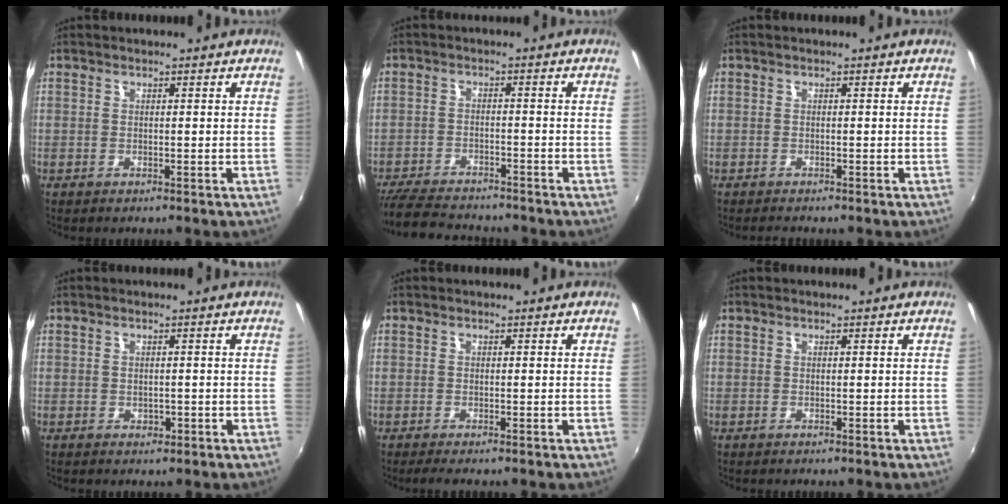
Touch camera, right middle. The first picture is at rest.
{"total": 10.7, "force": [-9.7, 2.6, 3.8], "torque": [-0.103, -0.010, -0.159]}
{"total": 0.8, "force": [-0.7, 0.1, 0.2], "torque": [-0.005, -0.006, -0.014]}
{"total": 1.0, "force": [-0.3, 0.9, 0.4], "torque": [-0.002, 0.000, -0.002]}
{"total": 0.8, "force": [-0.6, -0.1, 0.6], "torque": [-0.012, -0.003, -0.013]}
{"total": 0.0}